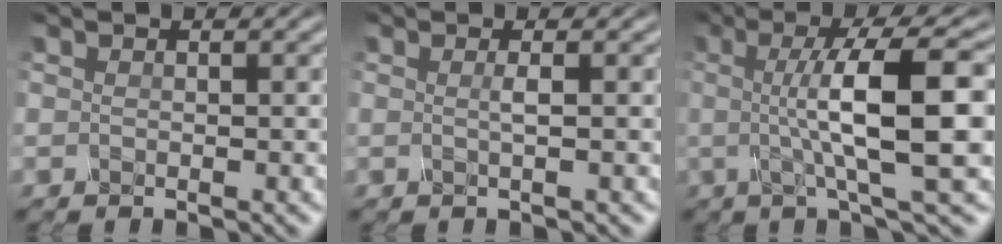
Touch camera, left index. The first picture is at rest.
{"total": 1.0, "force": [0.0, 0.2, 1.0], "torque": [-0.014, 0.000, -0.006]}
{"total": 9.9, "force": [0.3, 2.2, 9.7], "torque": [-0.128, 0.004, 0.004]}